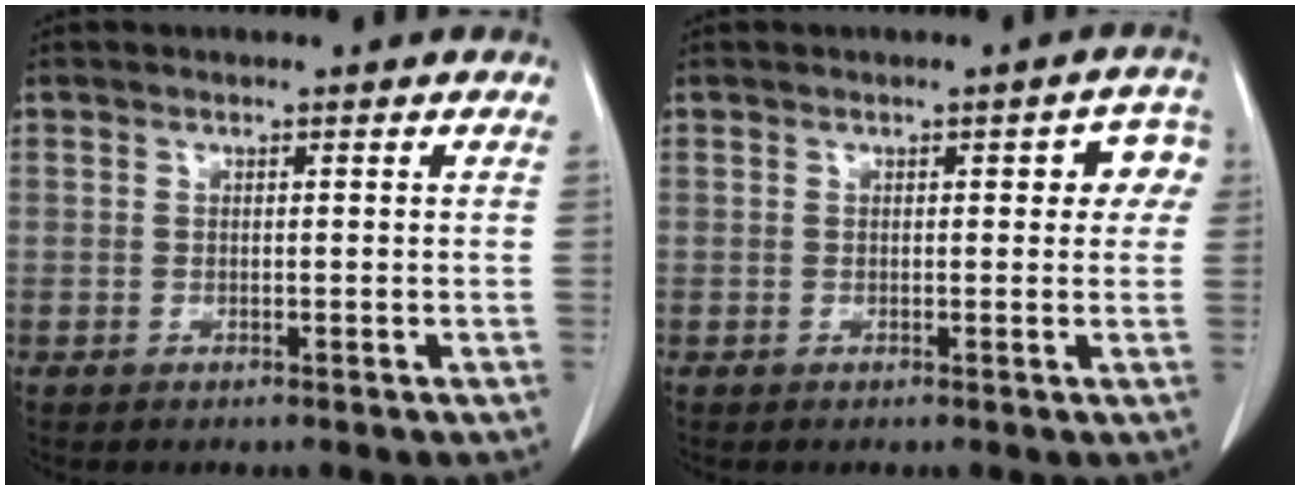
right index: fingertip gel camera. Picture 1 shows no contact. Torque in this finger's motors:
{"motor_torque": [0.10, 0.10, 0.04, 0.00]}